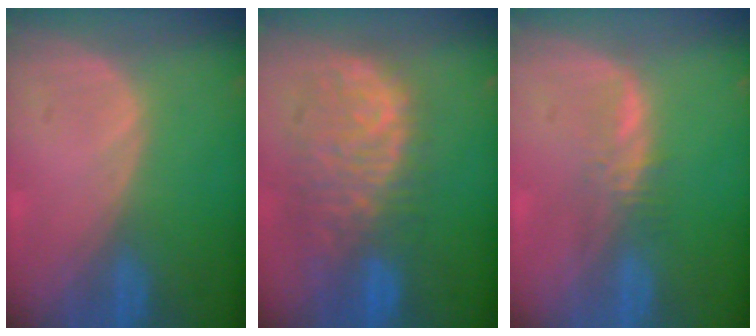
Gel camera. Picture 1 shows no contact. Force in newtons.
{"total": 11.0, "press": 9.5, "slide": 5.5}
{"total": 2.4, "press": 2.4, "slide": 0.2}